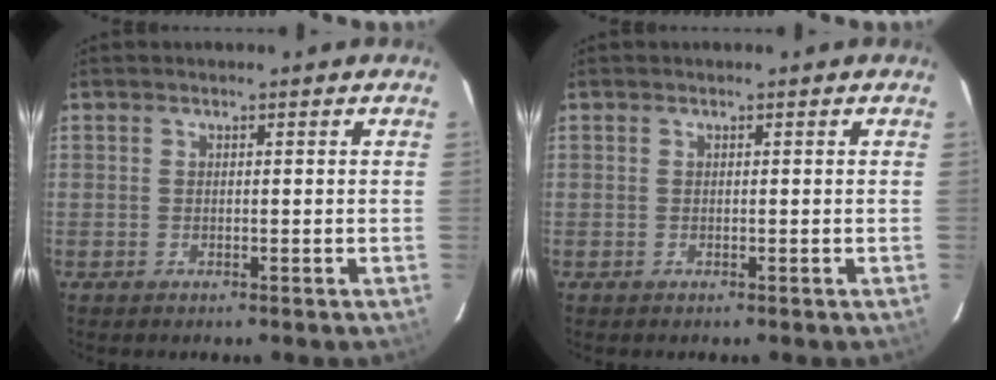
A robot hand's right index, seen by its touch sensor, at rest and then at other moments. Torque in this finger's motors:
{"motor_torque": [0.00, 0.00, 0.00, 0.00]}